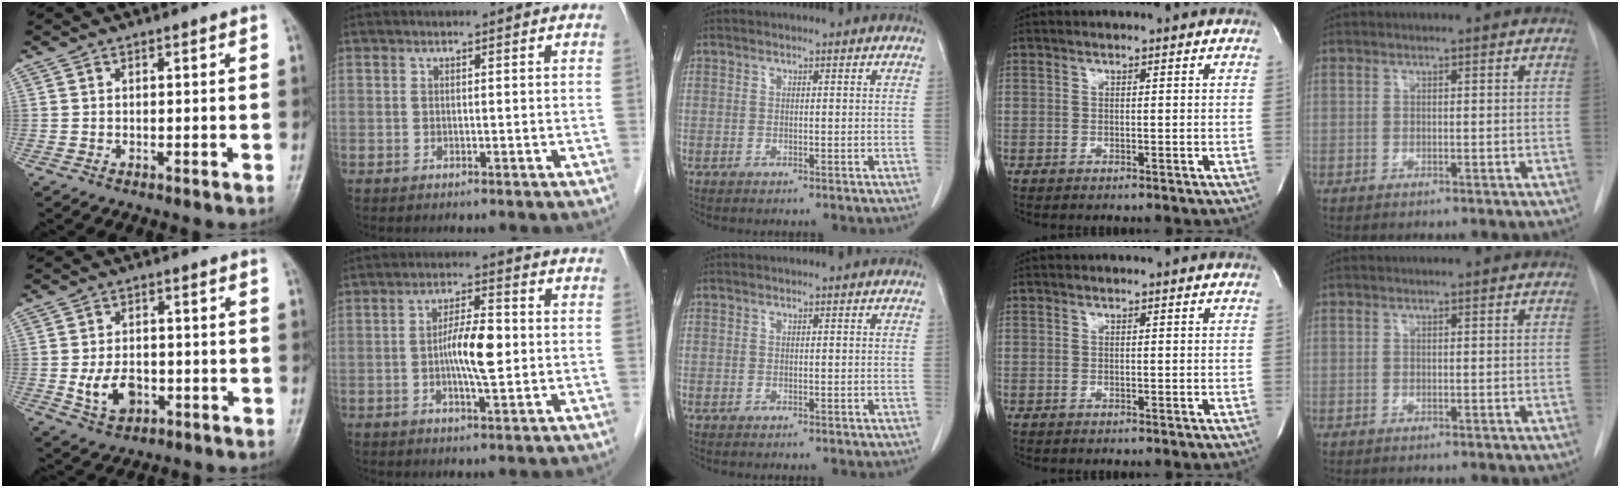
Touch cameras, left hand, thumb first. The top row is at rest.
{"thumb": {"total": 6.6, "force": [-1.7, 4.5, 4.5], "torque": [-0.065, 0.006, -0.024]}, "index": {"total": 6.4, "force": [-0.6, 1.3, 6.2], "torque": [-0.116, 0.003, -0.013]}}